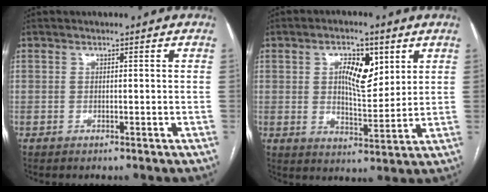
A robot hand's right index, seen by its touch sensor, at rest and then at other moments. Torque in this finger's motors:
{"motor_torque": [0.65, 0.39, 0.23, 0.12]}